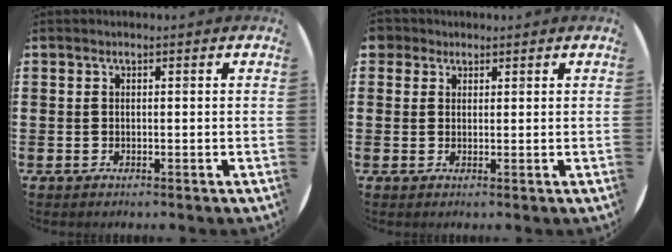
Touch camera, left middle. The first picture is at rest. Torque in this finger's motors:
{"motor_torque": [0.07, -0.03, 0.00, 0.00]}